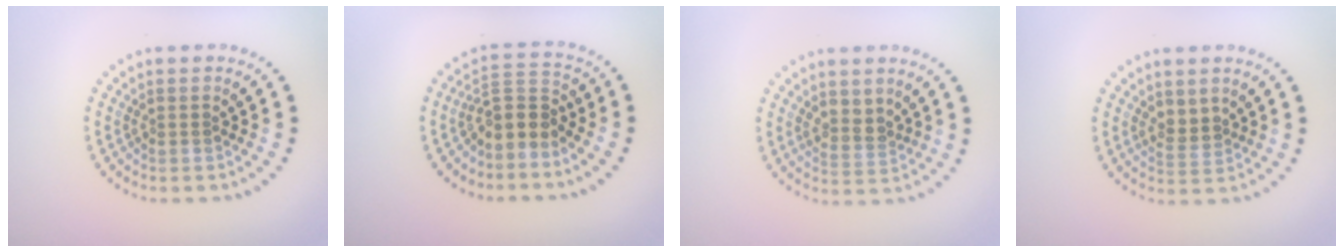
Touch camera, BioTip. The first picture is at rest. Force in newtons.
{"total": 3.4, "press": 2.8, "slide": 2.0}
{"total": 1.8, "press": 1.6, "slide": 1.0}
{"total": 1.7, "press": 1.5, "slide": 0.8}